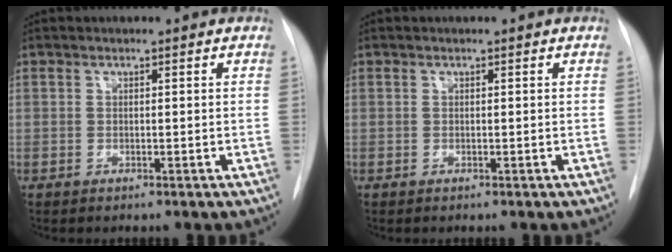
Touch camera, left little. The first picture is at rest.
{"total": 0.0}